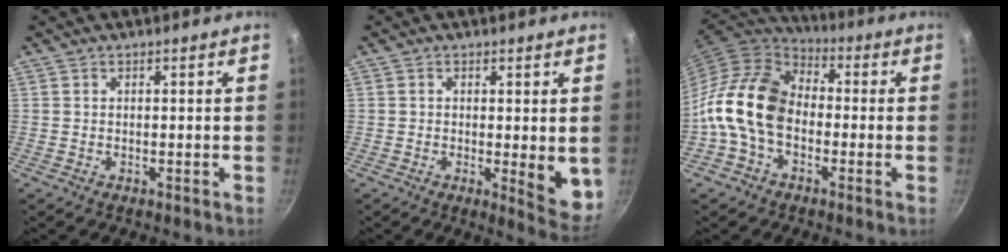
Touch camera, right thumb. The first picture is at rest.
{"total": 7.0, "force": [0.0, 2.3, 6.6], "torque": [-0.077, -0.016, 0.002]}
{"total": 14.5, "force": [-2.4, 10.1, 10.1], "torque": [-0.160, 0.035, -0.068]}